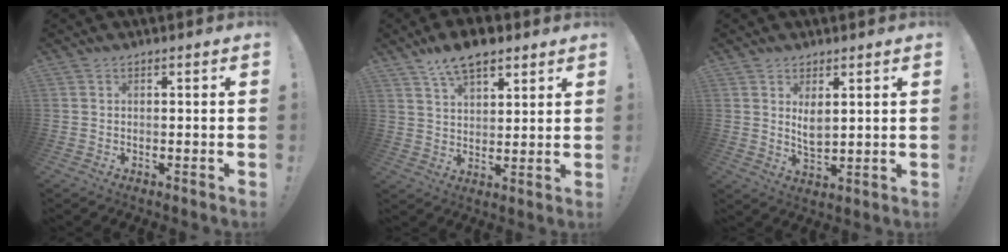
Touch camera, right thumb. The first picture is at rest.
{"total": 9.0, "force": [6.6, 4.1, 4.7], "torque": [-0.082, -0.029, 0.123]}
{"total": 5.2, "force": [2.3, 2.5, 4.0], "torque": [-0.075, -0.018, 0.039]}